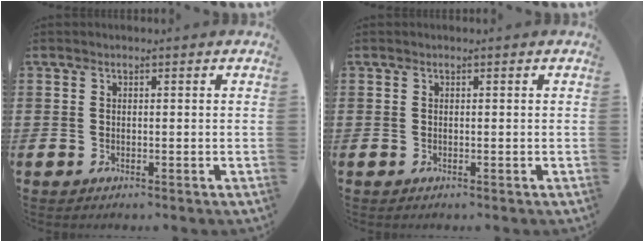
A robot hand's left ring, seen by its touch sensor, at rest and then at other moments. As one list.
[{"total": 0.0}]